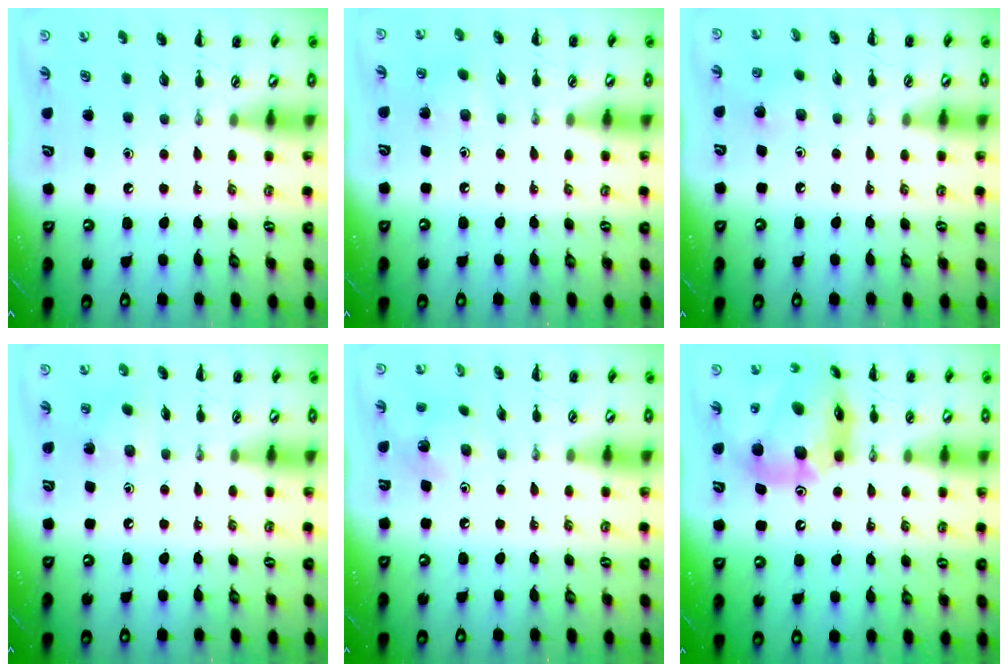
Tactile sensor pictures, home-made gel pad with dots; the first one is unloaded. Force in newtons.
{"total": 4.8, "press": 4.6, "slide": 1.3}
{"total": 3.7, "press": 3.6, "slide": 0.9}
{"total": 3.5, "press": 3.4, "slide": 0.9}
{"total": 3.5, "press": 3.5, "slide": 0.6}
{"total": 19.2, "press": 18.5, "slide": 5.3}